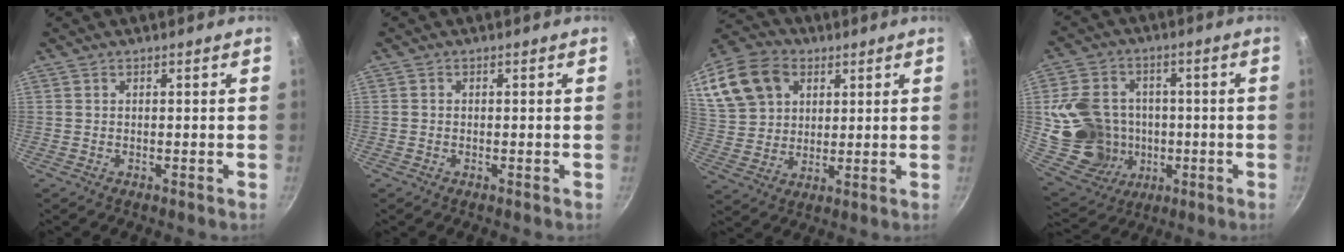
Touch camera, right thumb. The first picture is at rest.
{"total": 0.6, "force": [-0.3, 0.5, 0.1], "torque": [-0.001, 0.001, -0.007]}
{"total": 18.5, "force": [7.4, 14.0, 9.5], "torque": [-0.193, 0.010, 0.140]}
{"total": 17.0, "force": [-0.7, 14.6, 8.7], "torque": [-0.143, 0.018, 0.004]}